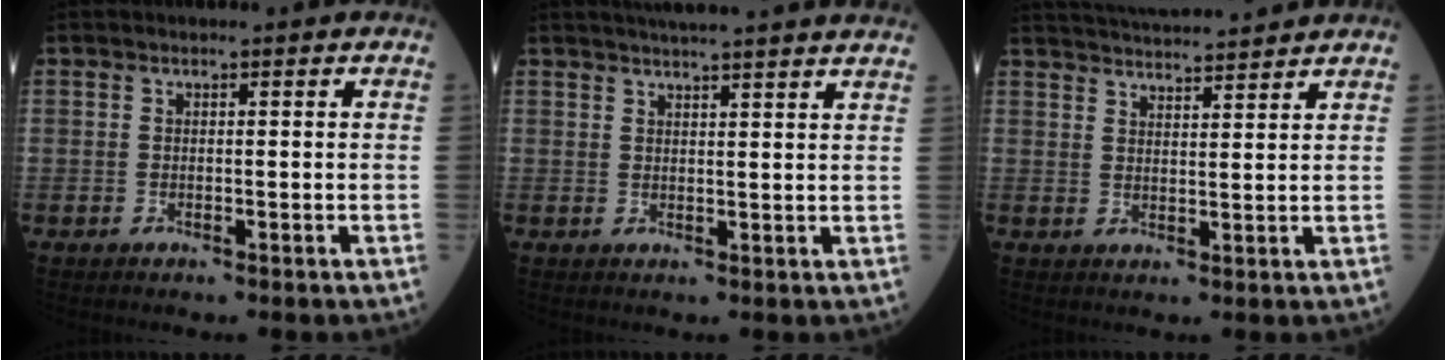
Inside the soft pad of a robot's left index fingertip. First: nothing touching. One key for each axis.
{"total": 14.8, "fx": 13.5, "fy": -0.2, "fz": 6.2, "tx": -0.099, "ty": 0.011, "tz": 0.165}
{"total": 12.2, "fx": 11.6, "fy": 0.5, "fz": 3.6, "tx": -0.070, "ty": 0.021, "tz": 0.172}